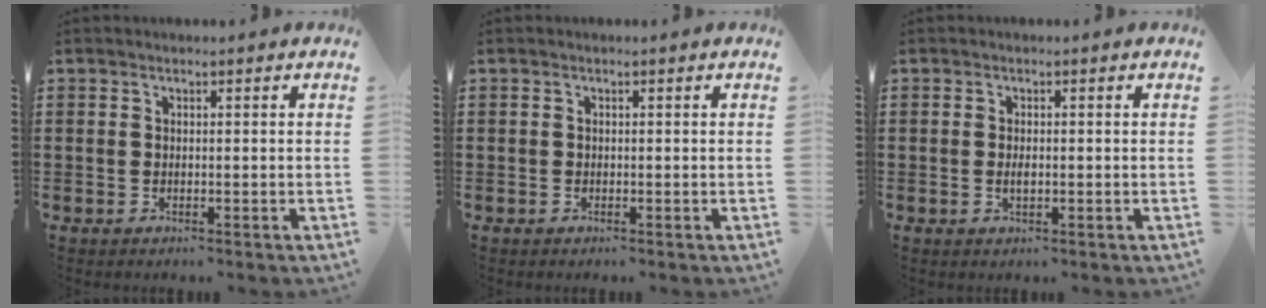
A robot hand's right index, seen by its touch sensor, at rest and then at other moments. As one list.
[{"total": 0.0}, {"total": 1.4, "force": [-0.1, 0.5, 1.3], "torque": [-0.025, 0.000, -0.003]}]